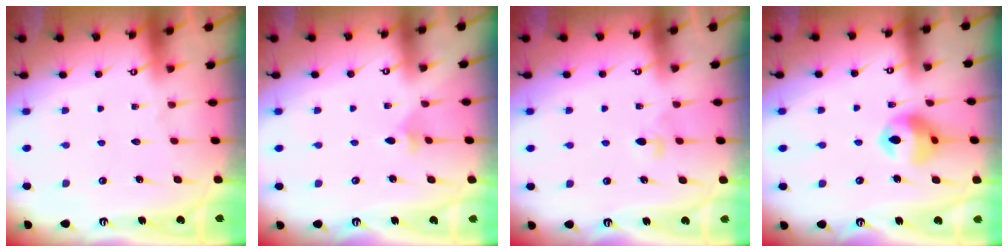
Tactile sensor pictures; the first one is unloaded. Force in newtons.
{"total": 2.8, "press": 2.7, "slide": 0.7}
{"total": 3.3, "press": 3.2, "slide": 0.9}
{"total": 12.3, "press": 12.2, "slide": 1.6}